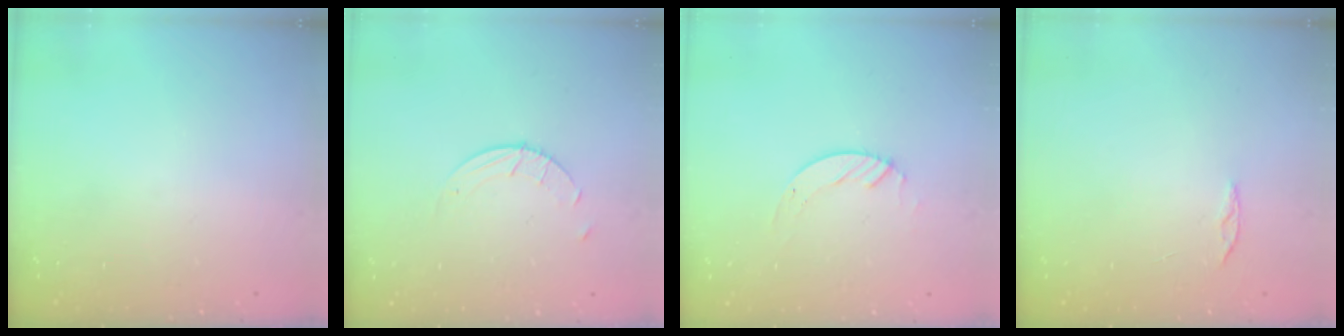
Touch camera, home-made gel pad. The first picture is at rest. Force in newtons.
{"total": 4.6, "press": 4.5, "slide": 0.5}
{"total": 2.4, "press": 2.4, "slide": 0.2}
{"total": 4.0, "press": 3.9, "slide": 0.4}